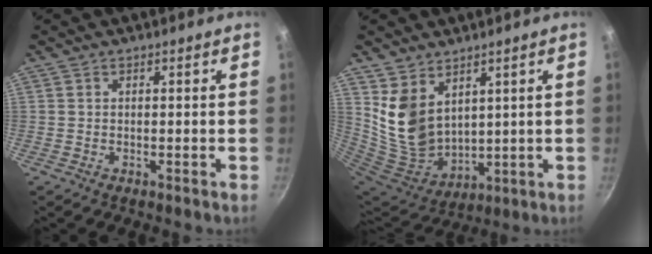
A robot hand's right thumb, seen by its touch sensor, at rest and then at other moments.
{"total": 12.1, "force": [5.9, 8.2, 6.7], "torque": [-0.110, -0.058, 0.135]}